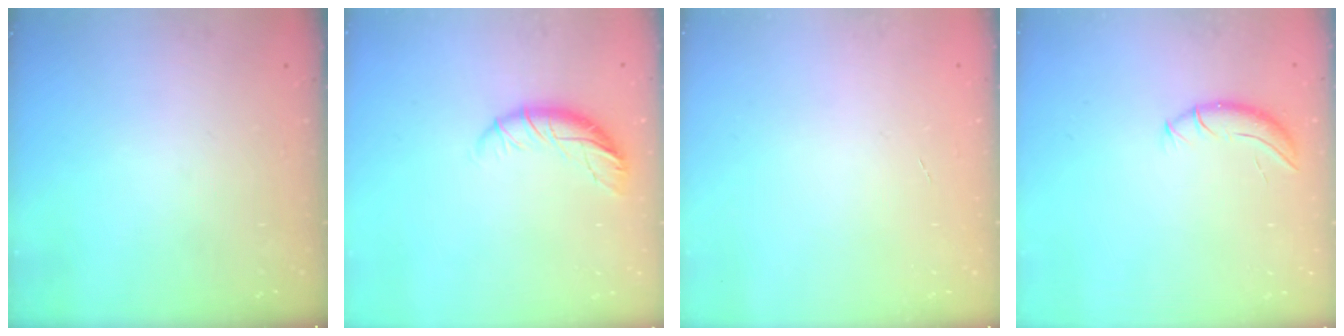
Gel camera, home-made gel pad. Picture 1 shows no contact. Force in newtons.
{"total": 9.3, "press": 9.2, "slide": 1.7}
{"total": 0.0}
{"total": 7.3, "press": 7.3, "slide": 0.2}